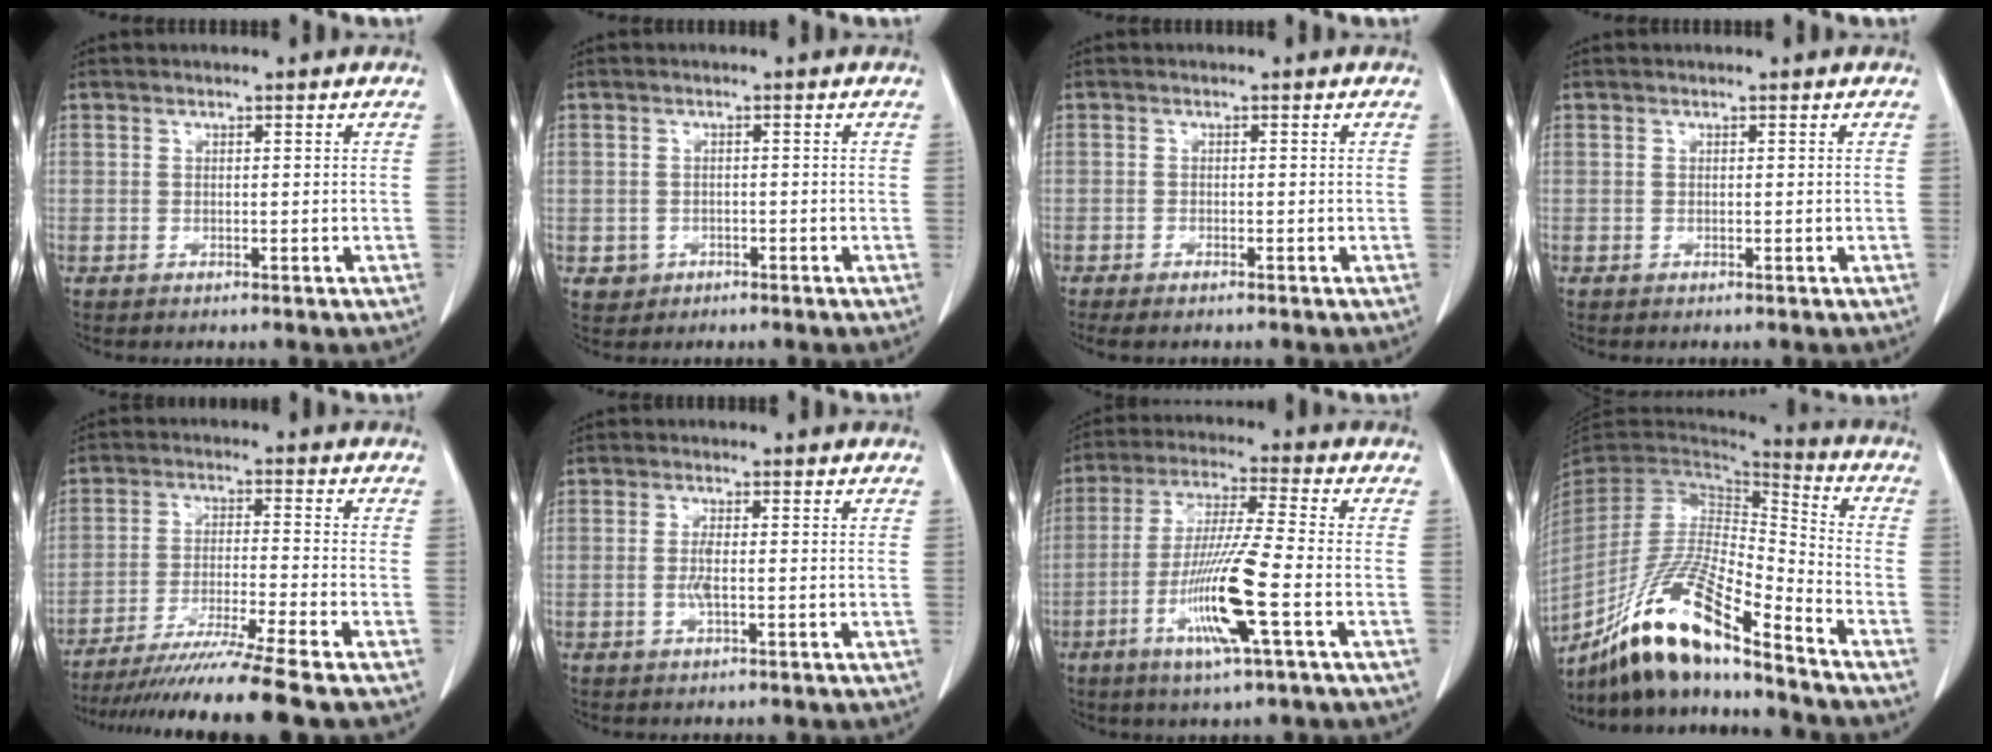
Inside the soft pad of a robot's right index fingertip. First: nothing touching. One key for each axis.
{"total": 2.4, "fx": -0.9, "fy": 2.2, "fz": 0.1, "tx": 0.004, "ty": 0.010, "tz": -0.012}
{"total": 2.3, "fx": -1.9, "fy": 0.3, "fz": 1.3, "tx": -0.016, "ty": -0.005, "tz": -0.027}
{"total": 0.0}
{"total": 14.0, "fx": -11.8, "fy": -2.9, "fz": 7.0, "tx": -0.099, "ty": -0.040, "tz": -0.190}
{"total": 2.3, "fx": -0.4, "fy": 0.3, "fz": 2.2, "tx": -0.050, "ty": -0.002, "tz": -0.007}
{"total": 12.5, "fx": -4.3, "fy": -0.3, "fz": 11.7, "tx": -0.233, "ty": -0.016, "tz": -0.084}
{"total": 18.5, "fx": -14.1, "fy": 1.8, "fz": 11.8, "tx": -0.237, "ty": -0.020, "tz": -0.265}